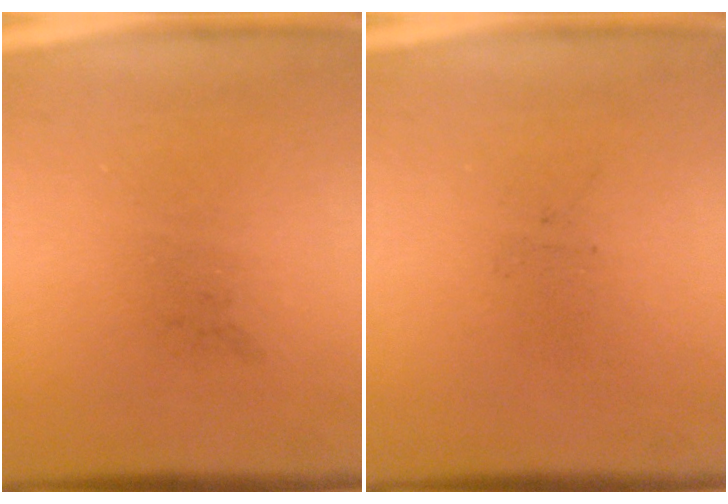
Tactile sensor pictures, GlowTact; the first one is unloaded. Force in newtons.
{"total": 0.0}